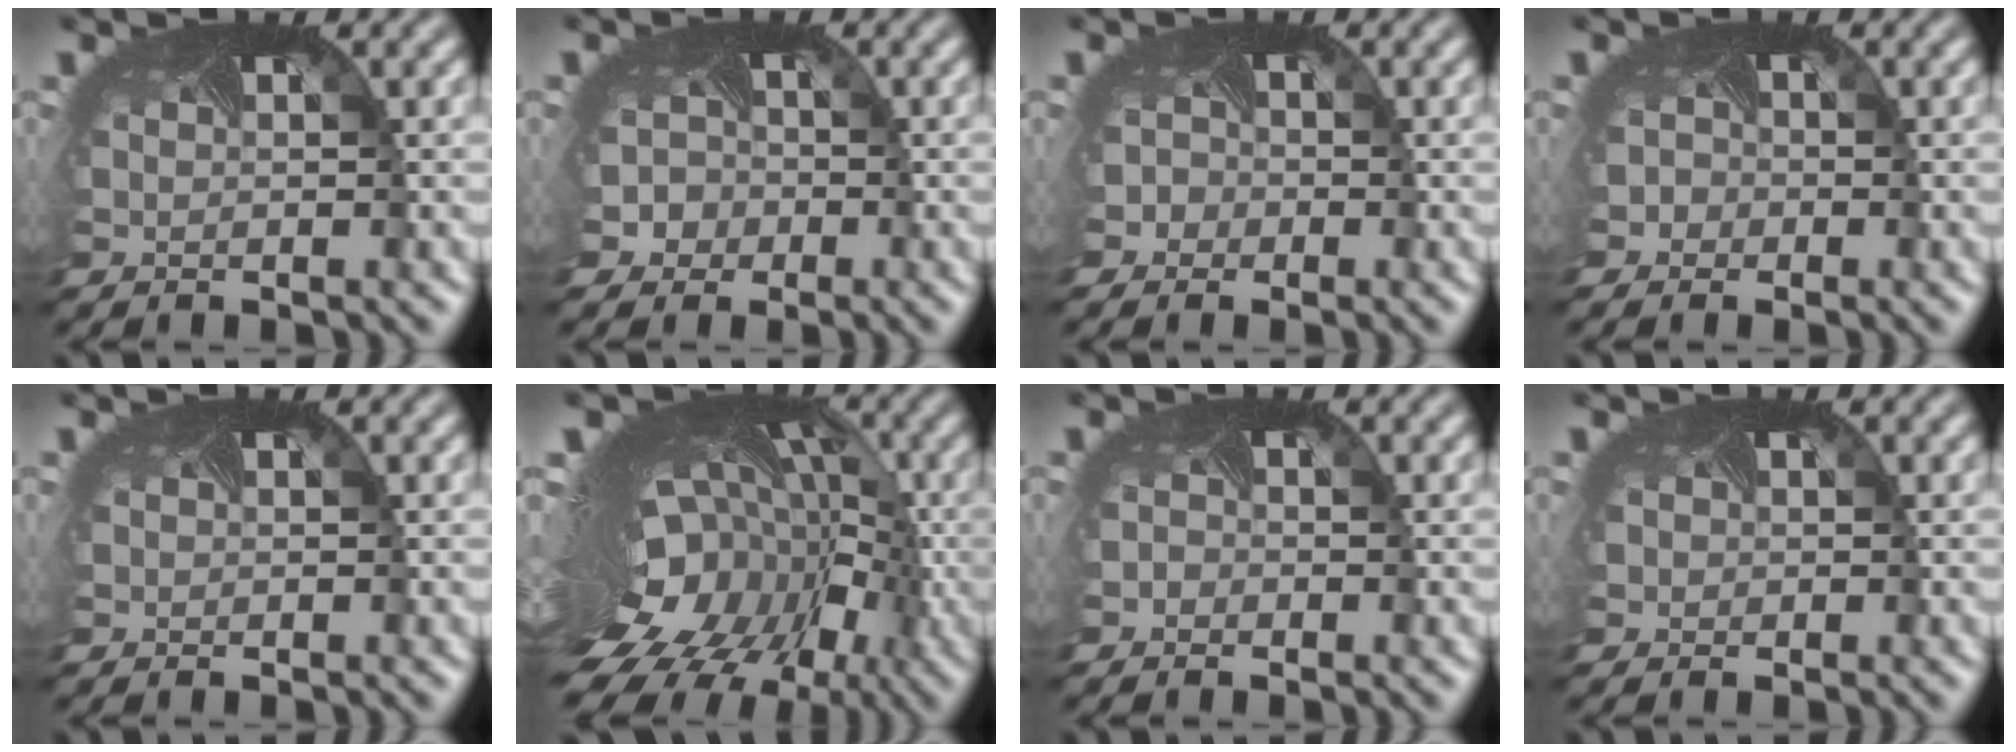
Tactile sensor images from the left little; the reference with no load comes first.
{"total": 4.5, "force": [-2.6, 3.6, 0.5], "torque": [0.005, -0.007, -0.039]}
{"total": 3.7, "force": [-2.3, 2.9, 0.6], "torque": [0.006, 0.003, -0.038]}
{"total": 2.8, "force": [-1.5, 2.3, 0.5], "torque": [0.002, 0.009, -0.025]}
{"total": 0.5, "force": [-0.1, 0.5, 0.0], "torque": [0.005, -0.001, -0.002]}
{"total": 18.9, "force": [-5.7, 12.5, 12.9], "torque": [-0.205, -0.051, -0.067]}
{"total": 1.1, "force": [-0.6, 0.9, 0.0], "torque": [0.006, -0.006, -0.012]}
{"total": 1.4, "force": [0.0, 1.4, 0.3], "torque": [-0.005, 0.000, -0.003]}